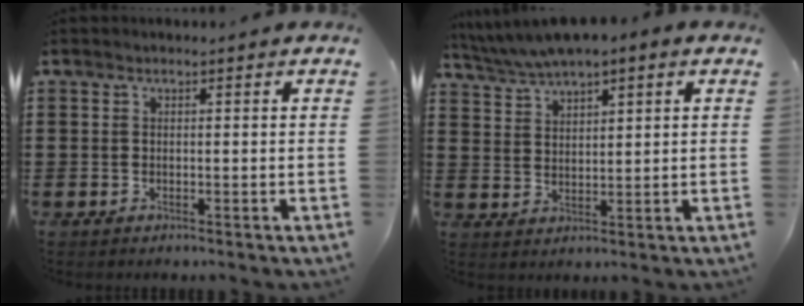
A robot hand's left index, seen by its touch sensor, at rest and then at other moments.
{"total": 3.1, "force": [2.8, 0.6, 1.0], "torque": [-0.033, -0.008, 0.048]}